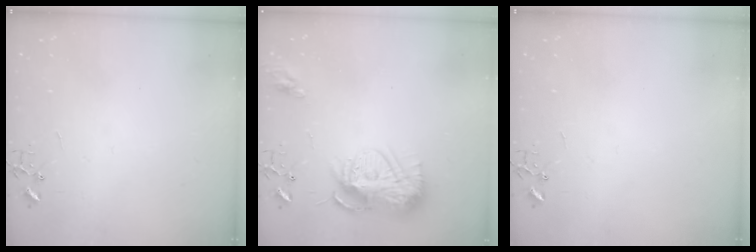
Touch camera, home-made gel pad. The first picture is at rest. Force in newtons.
{"total": 15.4, "press": 15.4, "slide": 1.3}
{"total": 0.0}